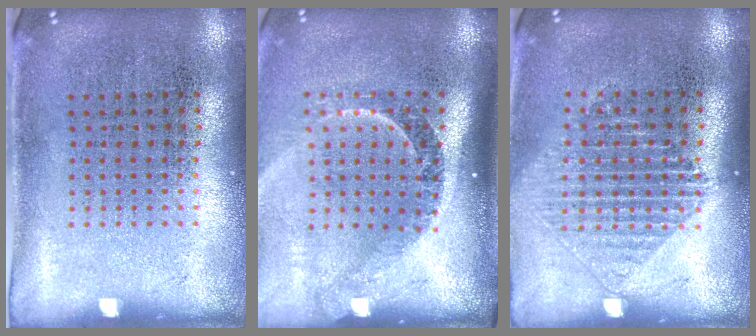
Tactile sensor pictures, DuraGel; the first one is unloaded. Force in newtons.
{"total": 2.3, "press": 1.6, "slide": 1.6}
{"total": 1.3, "press": 1.3, "slide": 0.5}